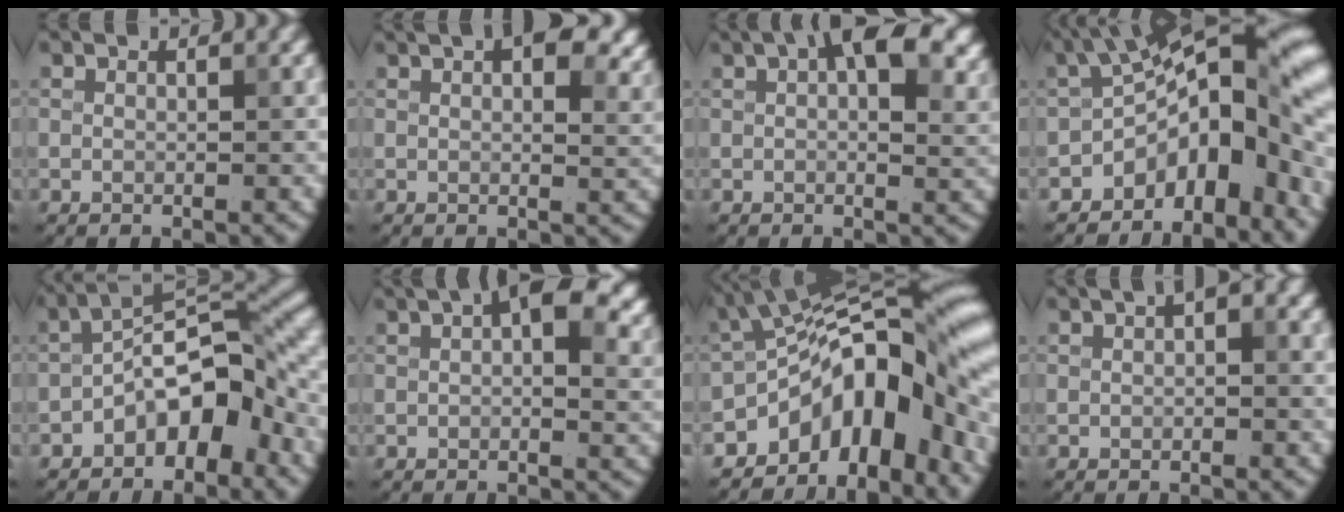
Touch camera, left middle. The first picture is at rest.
{"total": 9.5, "force": [5.0, 4.6, 6.6], "torque": [-0.055, 0.023, 0.052]}
{"total": 9.8, "force": [4.0, 4.7, 7.6], "torque": [-0.093, 0.013, 0.051]}
{"total": 13.0, "force": [-3.9, 6.2, 10.7], "torque": [-0.121, 0.016, -0.062]}
{"total": 7.5, "force": [-3.5, 3.5, 5.7], "torque": [-0.071, 0.023, -0.075]}
{"total": 8.7, "force": [3.5, 4.3, 6.7], "torque": [-0.073, 0.015, 0.041]}
{"total": 13.4, "force": [-5.3, 6.9, 10.2], "torque": [-0.121, 0.009, -0.095]}
{"total": 1.8, "force": [0.6, 0.6, 1.6], "torque": [-0.017, 0.010, 0.007]}